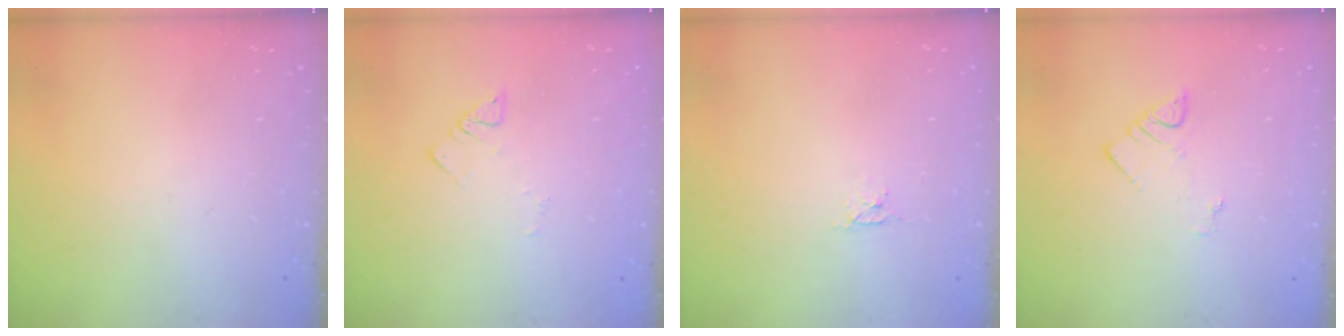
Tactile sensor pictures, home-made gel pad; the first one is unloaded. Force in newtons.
{"total": 2.6, "press": 2.5, "slide": 0.2}
{"total": 2.8, "press": 2.8, "slide": 0.4}
{"total": 1.9, "press": 1.8, "slide": 0.4}